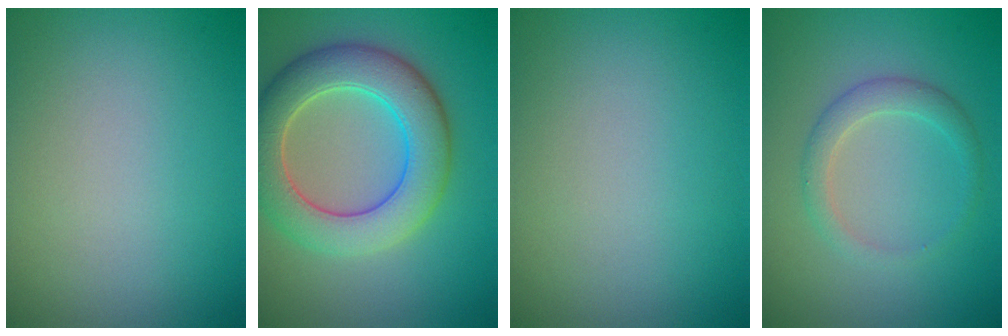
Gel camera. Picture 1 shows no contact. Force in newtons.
{"total": 7.3, "press": 7.3, "slide": 0.1}
{"total": 0.0}
{"total": 2.1, "press": 2.1, "slide": 0.1}